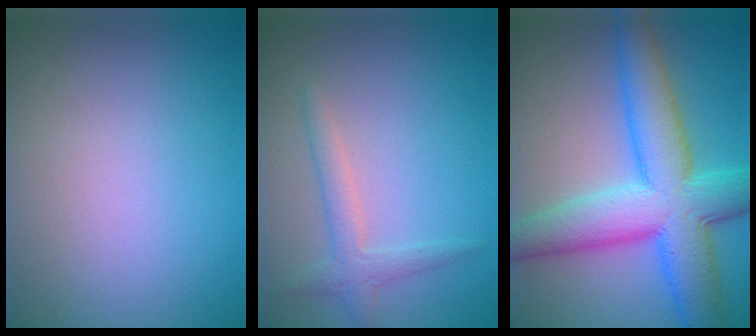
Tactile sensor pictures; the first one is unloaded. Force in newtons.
{"total": 2.1, "press": 2.1, "slide": 0.1}
{"total": 9.9, "press": 9.9, "slide": 0.2}